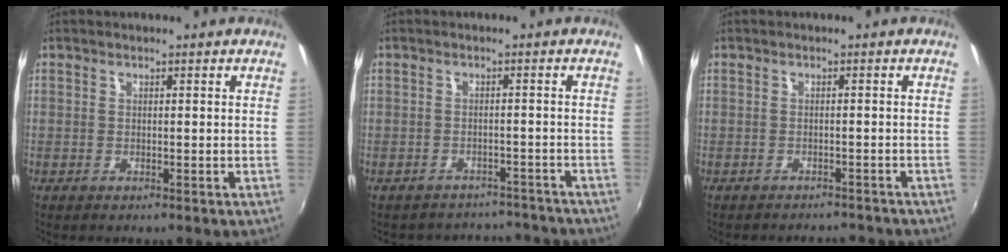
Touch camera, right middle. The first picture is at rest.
{"total": 9.9, "force": [-8.5, 4.9, 1.2], "torque": [-0.026, 0.038, -0.098]}
{"total": 6.1, "force": [-5.7, 1.5, 1.5], "torque": [-0.034, -0.002, -0.070]}